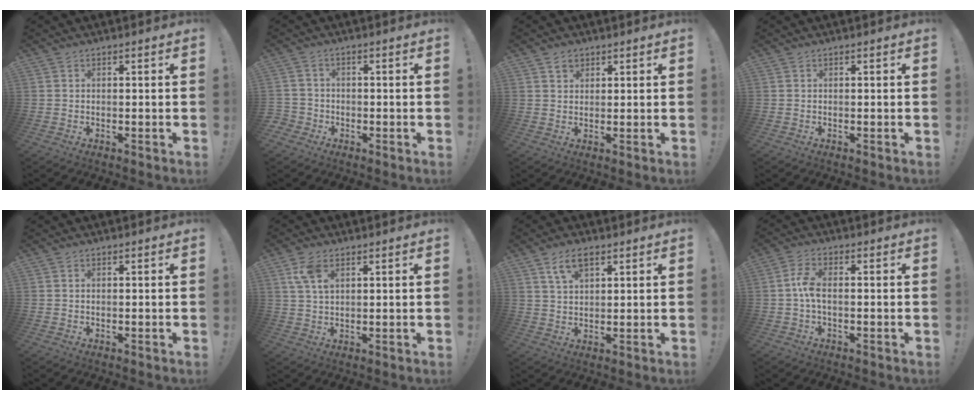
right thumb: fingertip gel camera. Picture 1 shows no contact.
{"total": 3.2, "force": [-1.3, 2.7, 0.9], "torque": [-0.021, 0.004, -0.025]}
{"total": 3.1, "force": [2.0, 2.2, 0.9], "torque": [-0.004, -0.007, 0.033]}
{"total": 0.0}
{"total": 0.0}
{"total": 6.8, "force": [3.1, 3.6, 4.8], "torque": [-0.087, -0.004, 0.059]}
{"total": 7.0, "force": [3.9, 3.5, 4.7], "torque": [-0.086, -0.002, 0.073]}
{"total": 5.7, "force": [-0.1, 2.4, 5.2], "torque": [-0.111, 0.008, -0.002]}